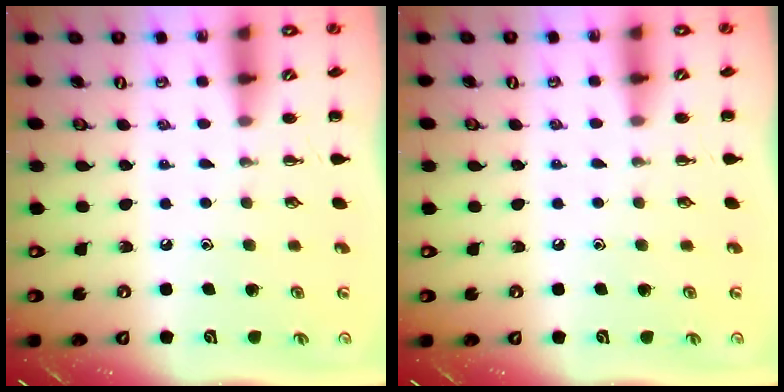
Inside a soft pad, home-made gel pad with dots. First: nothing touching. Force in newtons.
{"total": 3.6, "press": 3.4, "slide": 1.3}